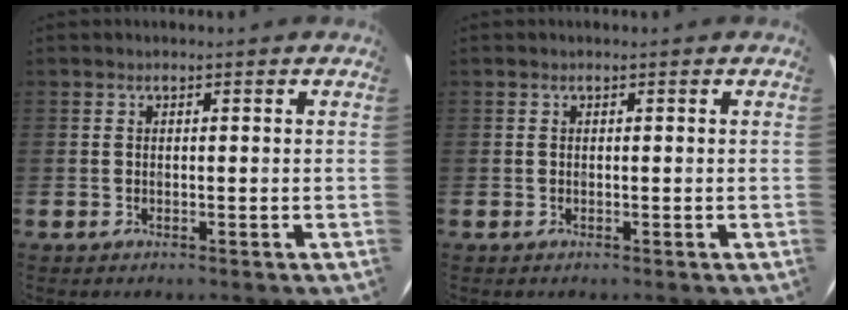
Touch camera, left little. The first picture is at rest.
{"total": 0.0}